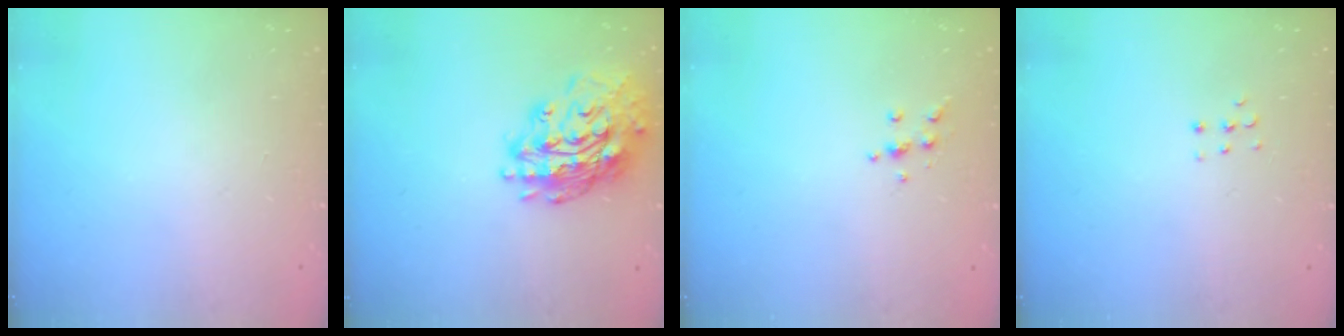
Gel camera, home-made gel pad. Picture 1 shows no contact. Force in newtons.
{"total": 20.0, "press": 19.9, "slide": 2.0}
{"total": 4.3, "press": 4.2, "slide": 1.1}
{"total": 3.8, "press": 3.8, "slide": 0.6}